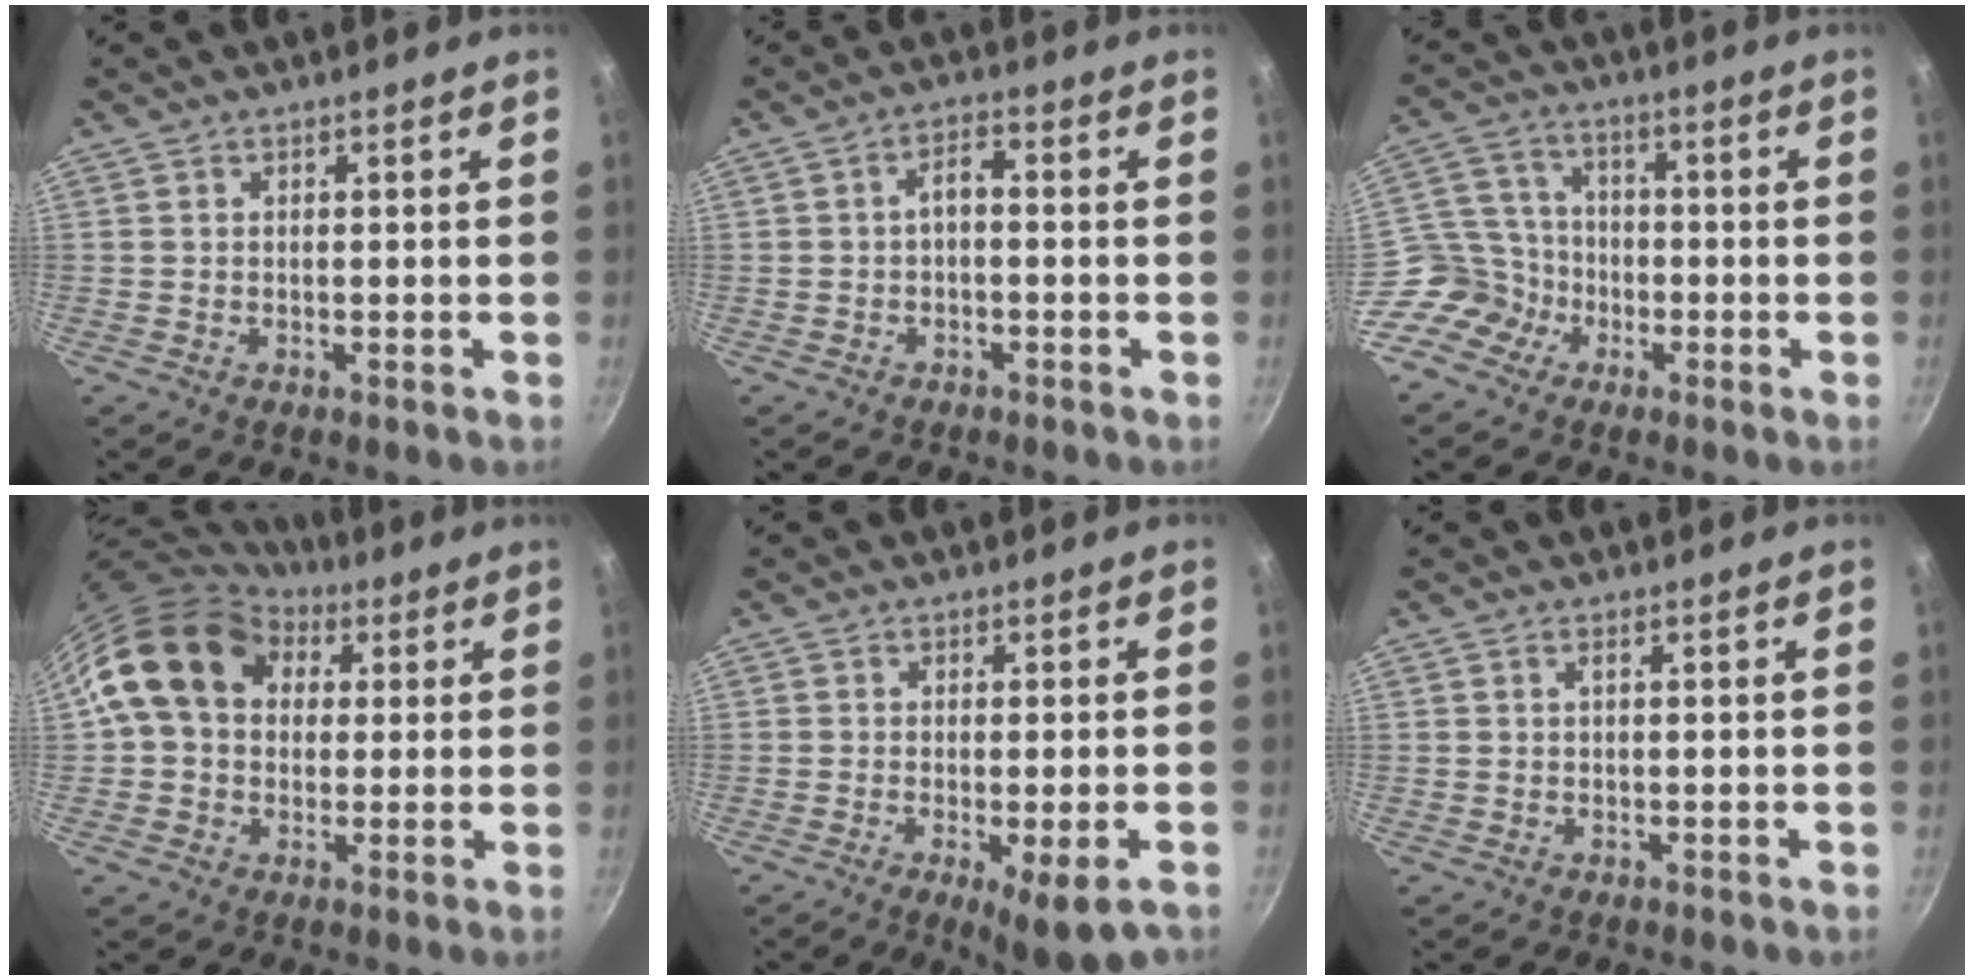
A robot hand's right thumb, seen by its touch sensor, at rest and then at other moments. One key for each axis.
{"total": 3.0, "fx": -0.8, "fy": 1.4, "fz": 2.5, "tx": -0.040, "ty": 0.023, "tz": -0.016}
{"total": 8.7, "fx": -4.2, "fy": 7.3, "fz": 2.3, "tx": -0.004, "ty": 0.049, "tz": -0.092}
{"total": 14.9, "fx": 5.2, "fy": 11.4, "fz": 8.0, "tx": -0.112, "ty": 0.014, "tz": 0.078}
{"total": 6.9, "fx": -2.7, "fy": 1.3, "fz": 6.2, "tx": -0.094, "ty": -0.003, "tz": -0.034}
{"total": 0.5, "fx": 0.1, "fy": 0.1, "fz": 0.5, "tx": -0.009, "ty": 0.002, "tz": 0.002}